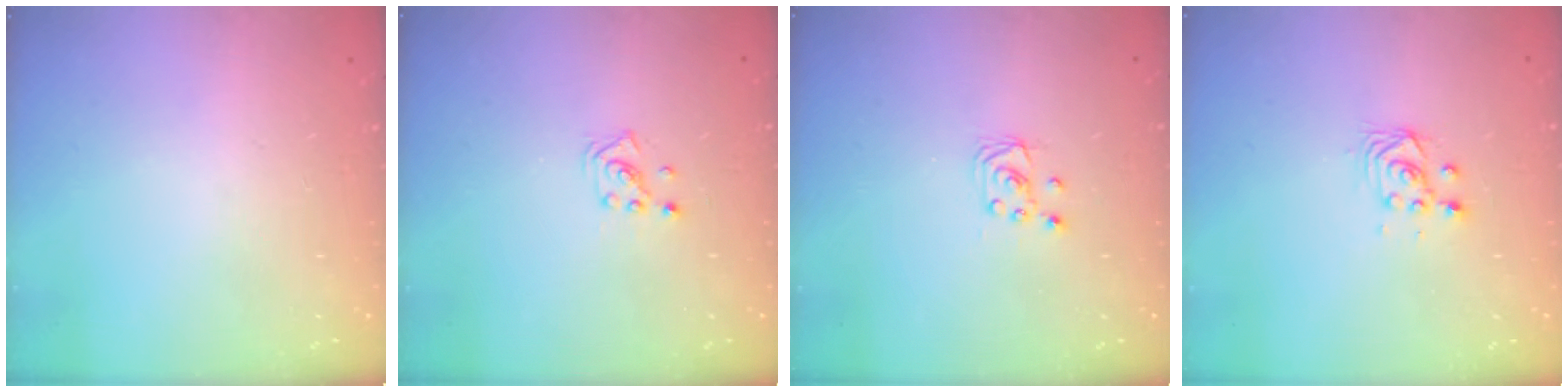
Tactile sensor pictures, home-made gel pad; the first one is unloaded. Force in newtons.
{"total": 1.4, "press": 1.4, "slide": 0.1}
{"total": 2.3, "press": 2.2, "slide": 0.3}
{"total": 3.3, "press": 3.1, "slide": 1.1}